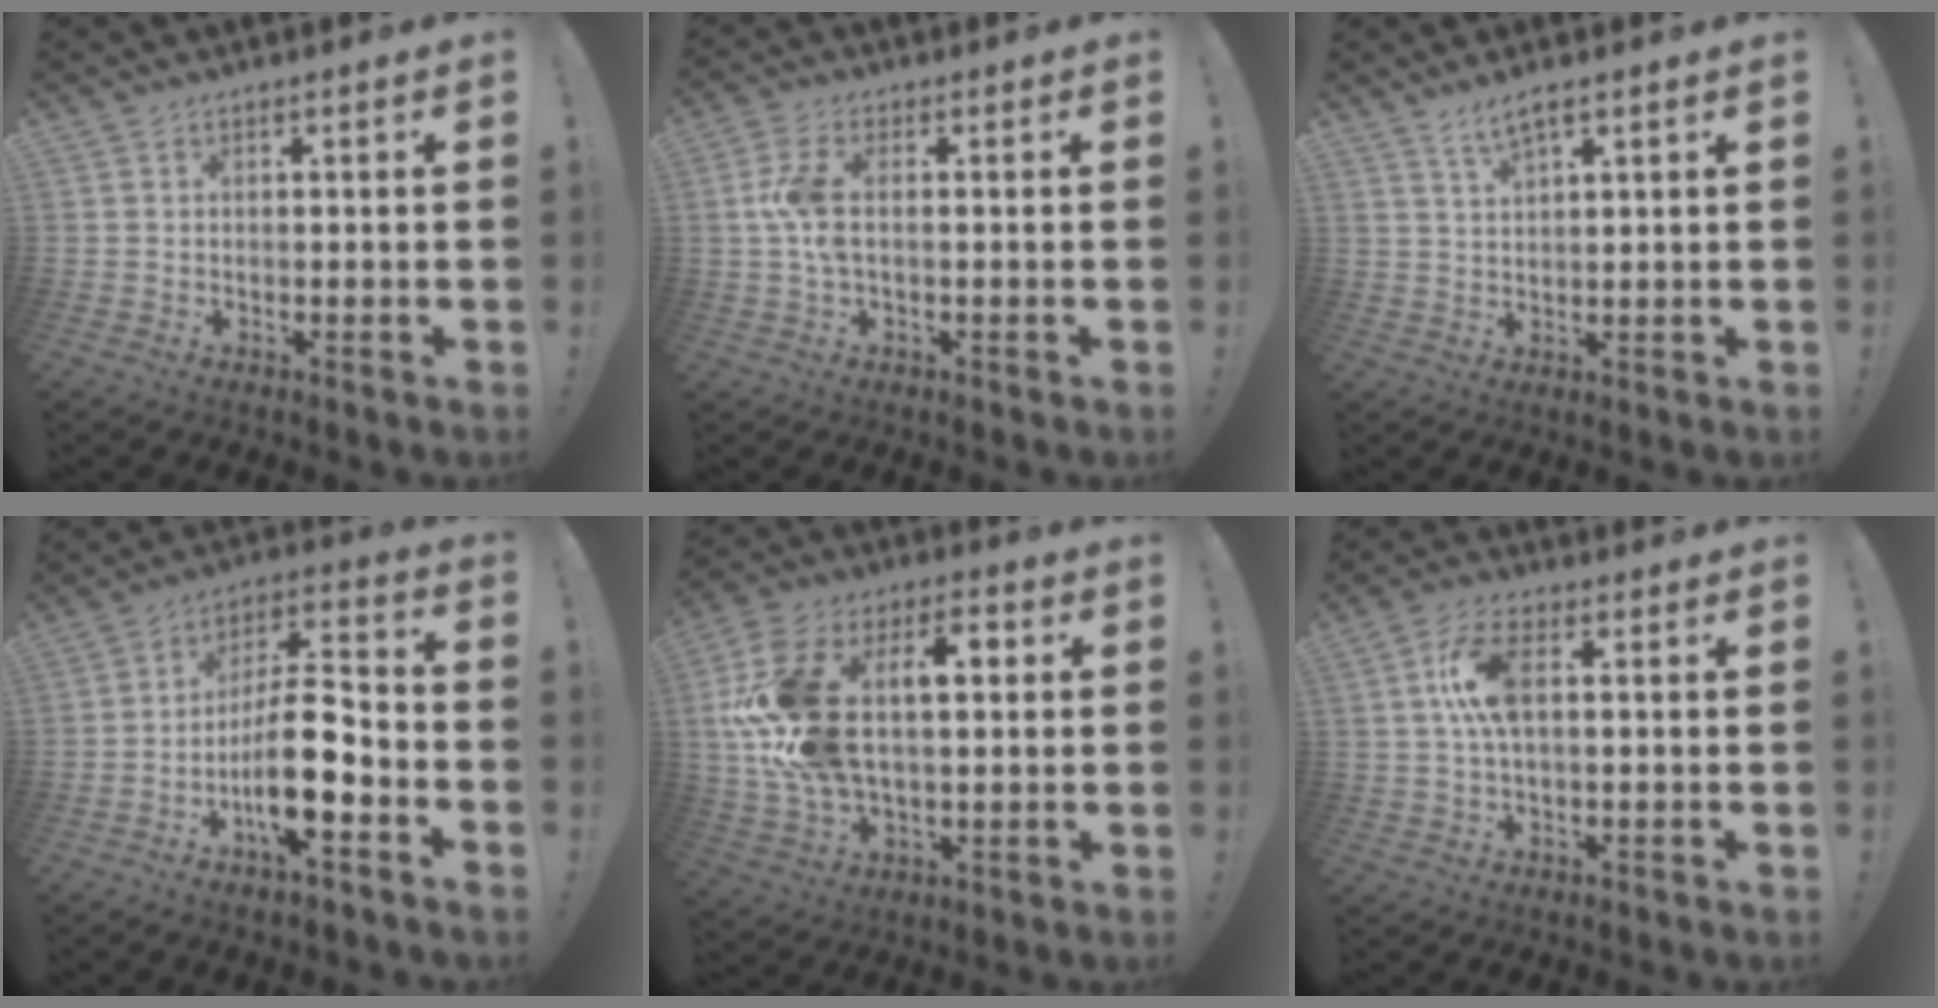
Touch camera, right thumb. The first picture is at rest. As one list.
[{"total": 7.5, "force": [0.2, 3.3, 6.7], "torque": [-0.138, 0.002, 0.003]}, {"total": 4.0, "force": [3.0, 0.4, 2.6], "torque": [-0.053, -0.013, 0.053]}, {"total": 16.4, "force": [-6.0, 5.3, 14.4], "torque": [-0.261, 0.030, -0.095]}, {"total": 22.8, "force": [3.5, 13.7, 17.9], "torque": [-0.339, 0.012, 0.062]}, {"total": 9.9, "force": [1.3, 4.6, 8.7], "torque": [-0.174, 0.005, 0.024]}]